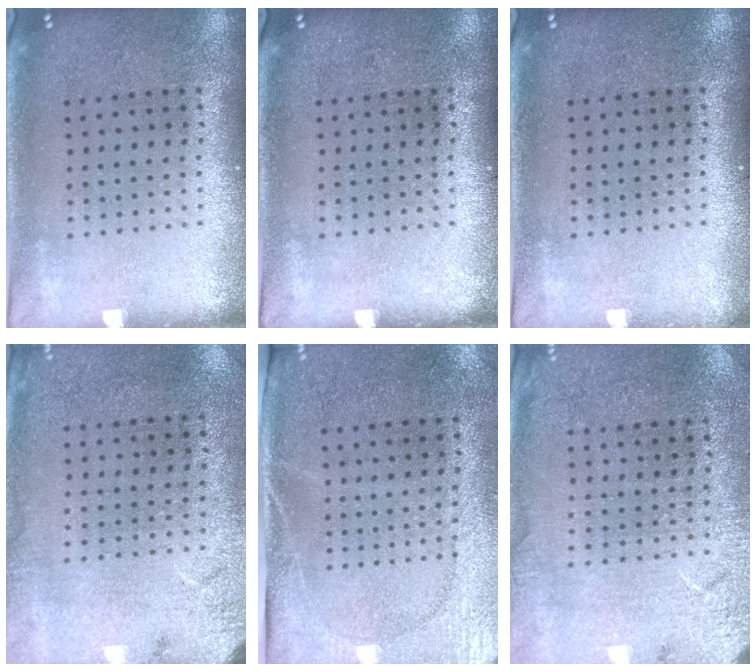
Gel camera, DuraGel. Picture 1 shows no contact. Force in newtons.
{"total": 0.0}
{"total": 0.5, "press": 0.5, "slide": 0.1}
{"total": 2.8, "press": 2.2, "slide": 1.6}
{"total": 2.7, "press": 2.3, "slide": 1.4}
{"total": 2.7, "press": 2.6, "slide": 0.4}